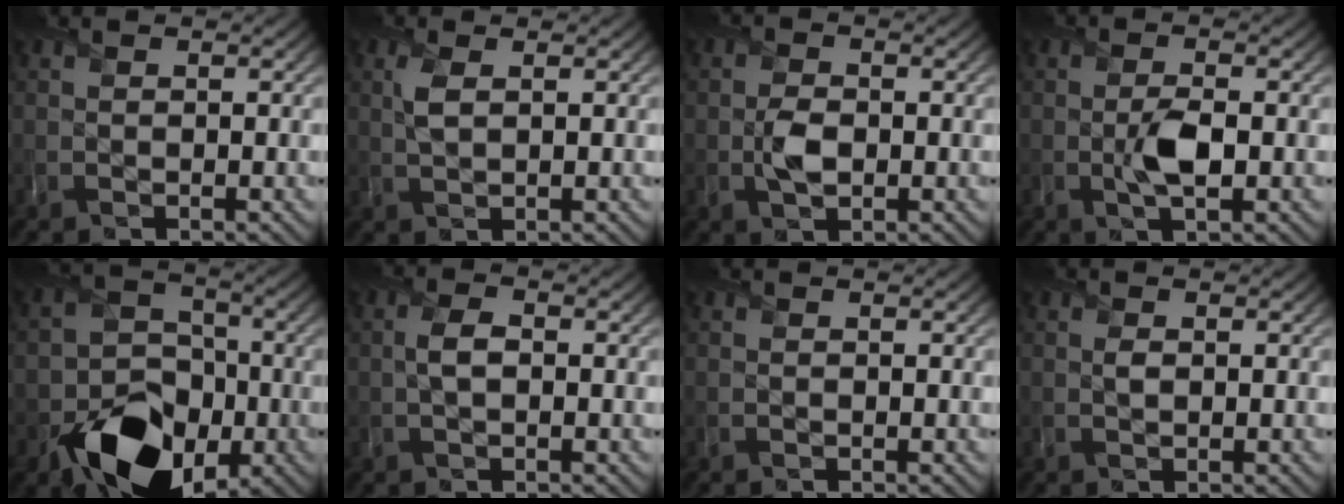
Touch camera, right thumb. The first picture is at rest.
{"total": 2.1, "force": [0.7, 1.0, 1.8], "torque": [-0.048, 0.000, 0.016]}
{"total": 2.9, "force": [-0.4, 2.1, 2.0], "torque": [-0.044, -0.003, -0.009]}
{"total": 3.6, "force": [-0.6, 1.7, 3.2], "torque": [-0.062, -0.002, -0.009]}
{"total": 12.7, "force": [-5.6, 8.9, 7.1], "torque": [-0.122, -0.029, -0.105]}
{"total": 2.3, "force": [-0.1, 1.3, 1.9], "torque": [-0.042, 0.003, -0.003]}
{"total": 0.0}
{"total": 0.7, "force": [0.2, 0.6, 0.5], "torque": [-0.010, 0.000, 0.003]}